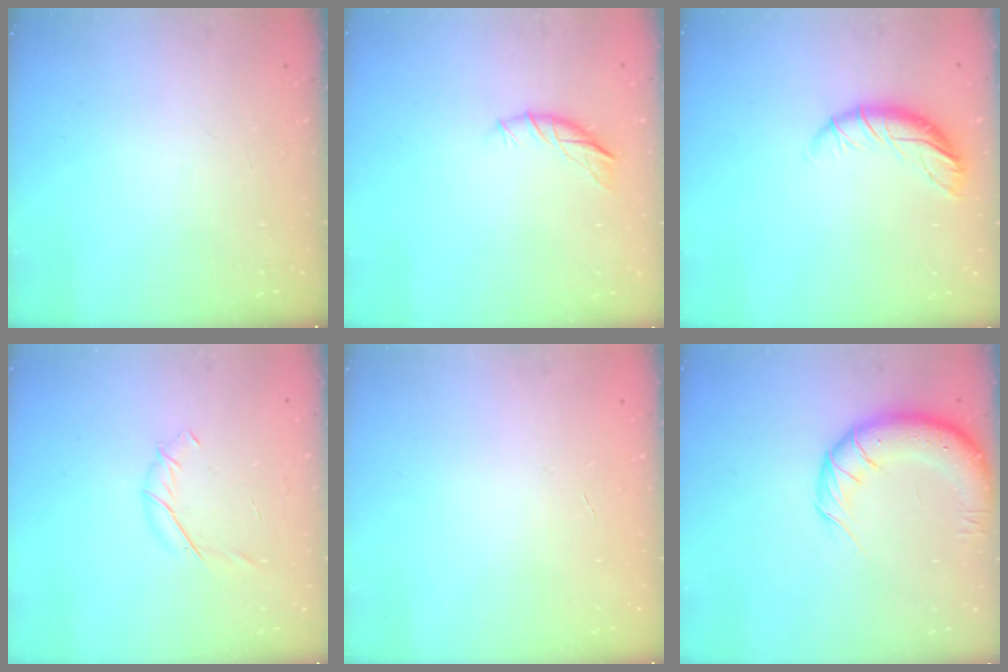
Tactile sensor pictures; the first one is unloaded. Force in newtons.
{"total": 7.0, "press": 7.0, "slide": 0.7}
{"total": 9.8, "press": 9.6, "slide": 1.7}
{"total": 4.2, "press": 4.1, "slide": 1.2}
{"total": 0.0}
{"total": 12.0, "press": 11.6, "slide": 3.0}